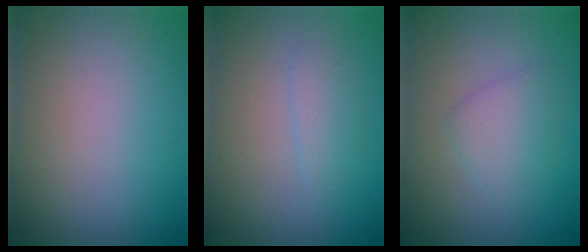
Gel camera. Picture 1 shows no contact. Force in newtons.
{"total": 1.2, "press": 1.2, "slide": 0.1}
{"total": 2.4, "press": 2.4, "slide": 0.1}